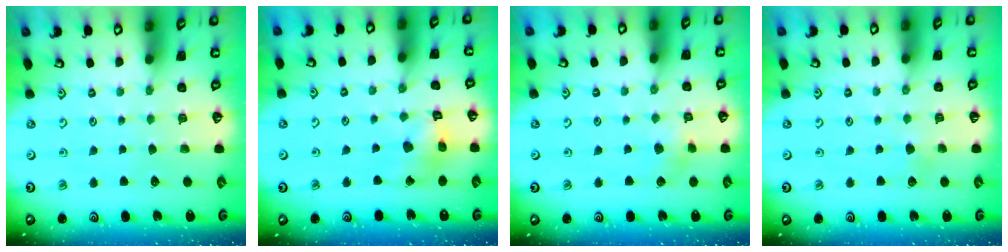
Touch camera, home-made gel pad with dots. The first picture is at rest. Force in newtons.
{"total": 9.6, "press": 9.5, "slide": 1.0}
{"total": 3.9, "press": 3.8, "slide": 0.8}
{"total": 3.0, "press": 3.0, "slide": 0.2}